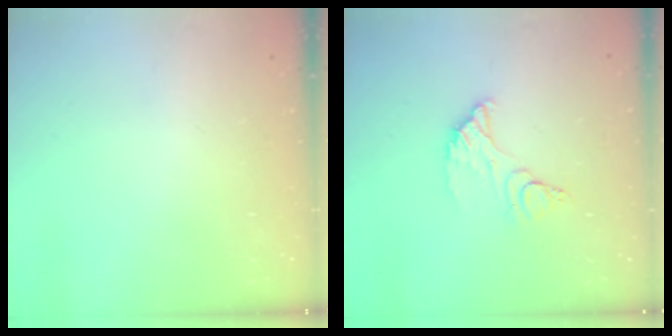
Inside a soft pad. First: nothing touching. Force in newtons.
{"total": 10.1, "press": 10.0, "slide": 0.9}